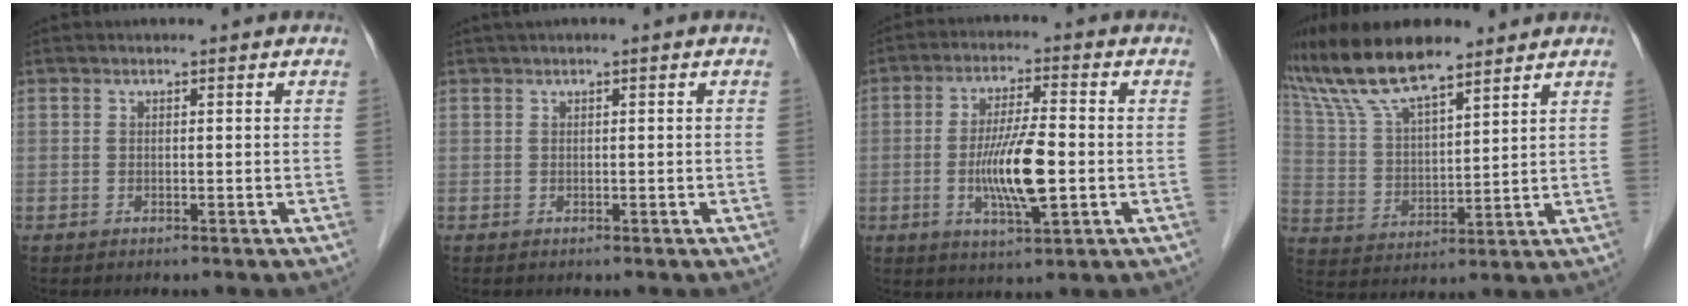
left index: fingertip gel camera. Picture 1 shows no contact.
{"total": 0.7, "force": [0.3, 0.0, 0.6], "torque": [-0.014, 0.011, 0.007]}
{"total": 9.3, "force": [-1.8, 1.3, 9.0], "torque": [-0.172, -0.010, -0.037]}
{"total": 13.0, "force": [10.7, 2.6, 6.8], "torque": [-0.147, 0.019, 0.207]}